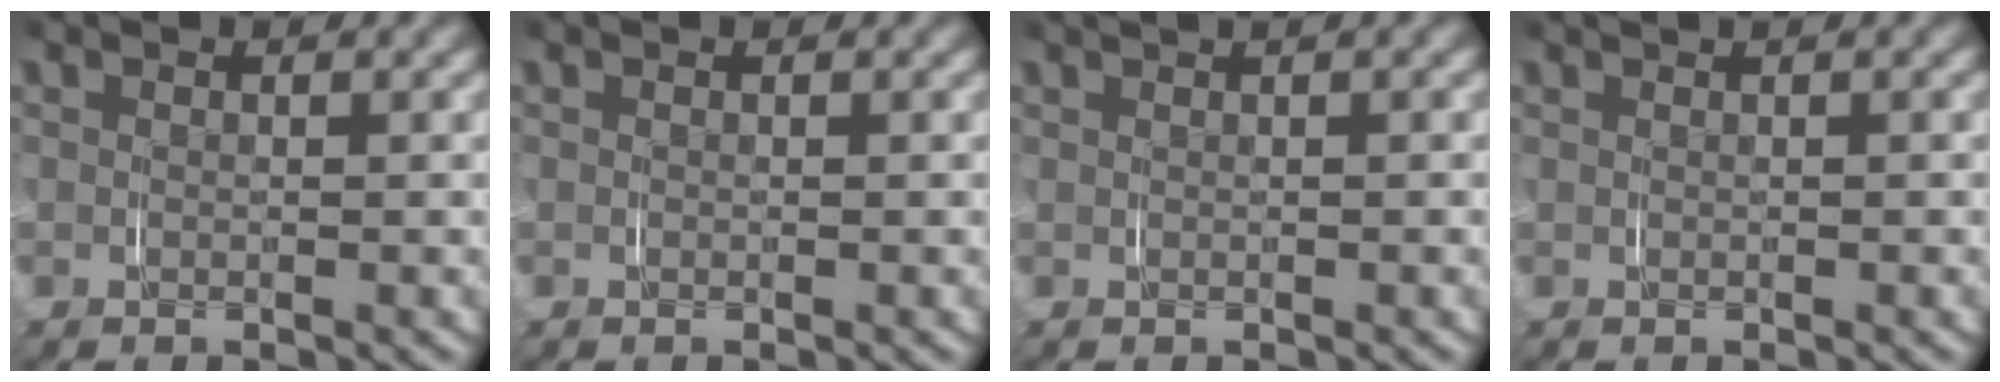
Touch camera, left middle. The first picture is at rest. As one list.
[{"total": 0.0}, {"total": 1.0, "force": [0.8, -0.1, 0.6], "torque": [-0.004, 0.010, 0.009]}, {"total": 0.6, "force": [0.5, -0.2, 0.3], "torque": [0.000, 0.008, 0.005]}]